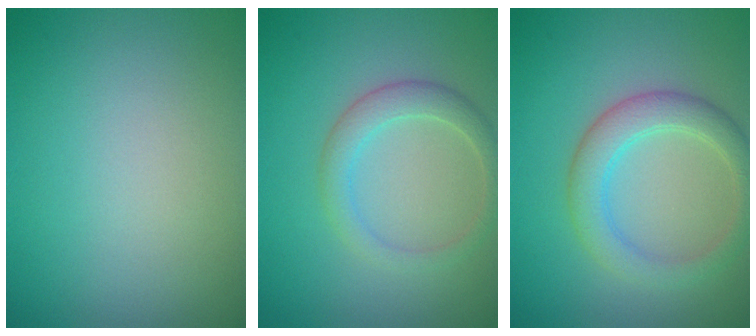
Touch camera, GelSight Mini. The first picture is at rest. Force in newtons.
{"total": 2.5, "press": 2.5, "slide": 0.0}
{"total": 3.6, "press": 3.6, "slide": 0.0}